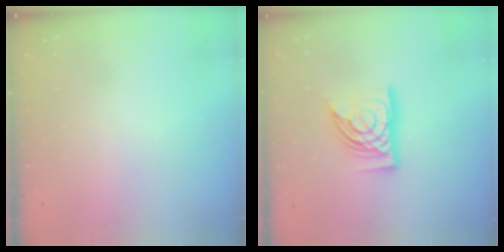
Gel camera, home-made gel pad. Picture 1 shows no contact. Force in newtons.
{"total": 14.1, "press": 14.0, "slide": 1.8}